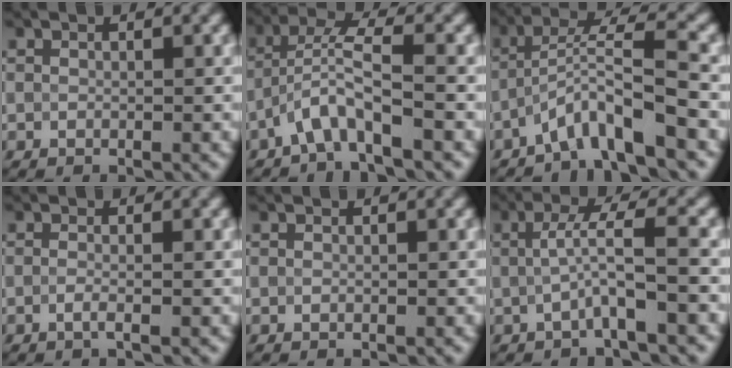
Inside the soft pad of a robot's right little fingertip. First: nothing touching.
{"total": 4.2, "force": [-2.0, 0.6, 3.6], "torque": [-0.067, 0.016, -0.043]}
{"total": 5.5, "force": [-3.1, 0.5, 4.5], "torque": [-0.079, 0.018, -0.061]}
{"total": 1.3, "force": [-0.4, 0.4, 1.2], "torque": [-0.017, -0.006, -0.011]}
{"total": 0.0}
{"total": 4.0, "force": [-0.5, 0.5, 3.9], "torque": [-0.069, 0.008, -0.015]}